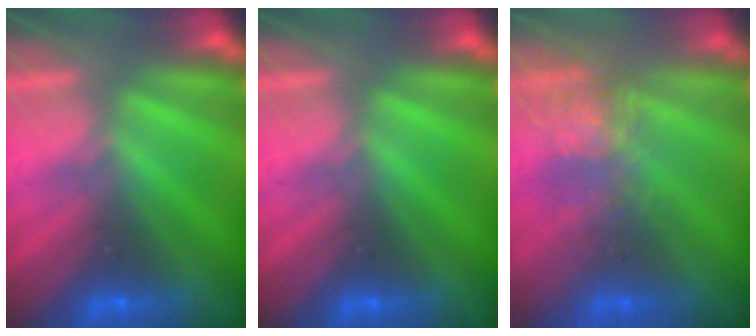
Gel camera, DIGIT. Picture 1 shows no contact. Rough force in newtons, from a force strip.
{"total": 0.0}
{"total": 3.7}